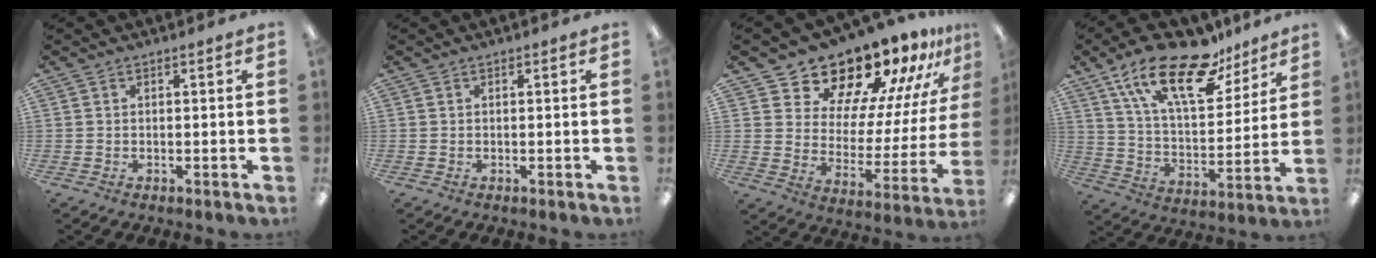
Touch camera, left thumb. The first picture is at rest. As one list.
[{"total": 0.0}, {"total": 16.7, "force": [15.1, 5.8, 3.9], "torque": [-0.071, -0.135, 0.260]}, {"total": 21.7, "force": [14.4, 9.0, 13.6], "torque": [-0.234, -0.072, 0.250]}]